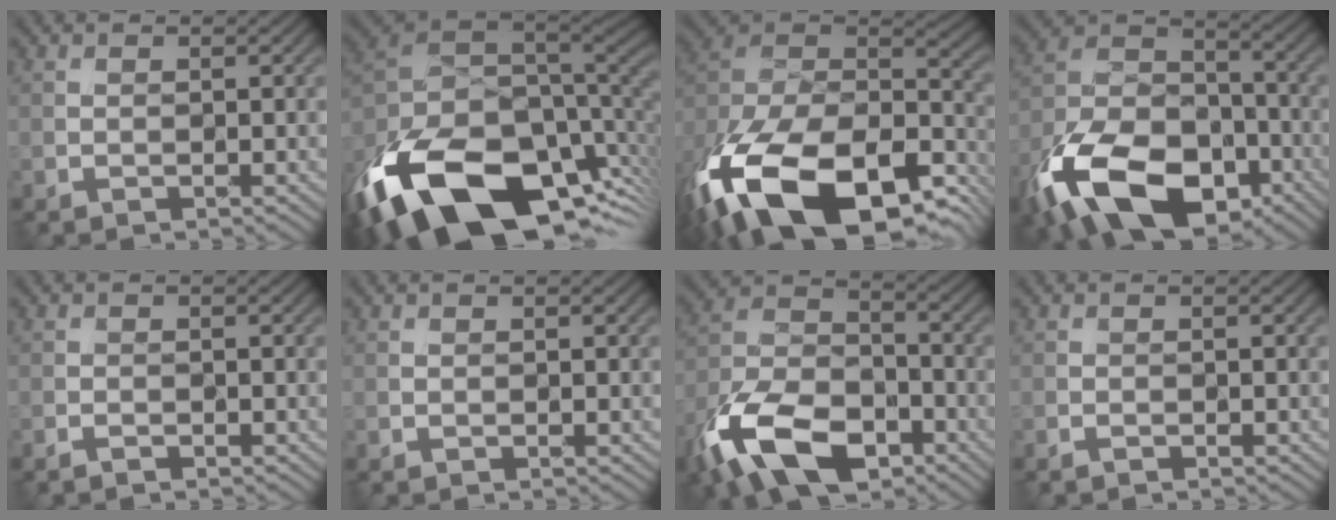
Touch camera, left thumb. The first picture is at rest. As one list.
[{"total": 20.1, "force": [-9.4, 10.3, 14.5], "torque": [-0.332, -0.036, -0.140]}, {"total": 22.1, "force": [-13.6, 10.2, 14.1], "torque": [-0.304, -0.066, -0.186]}, {"total": 19.1, "force": [-10.4, 11.1, 11.5], "torque": [-0.264, -0.044, -0.193]}, {"total": 1.0, "force": [-0.9, 0.3, 0.4], "torque": [-0.010, -0.002, -0.017]}, {"total": 0.0}, {"total": 16.0, "force": [-9.0, 8.7, 9.9], "torque": [-0.241, -0.035, -0.188]}, {"total": 0.7, "force": [-0.6, 0.2, 0.3], "torque": [-0.008, -0.002, -0.012]}]